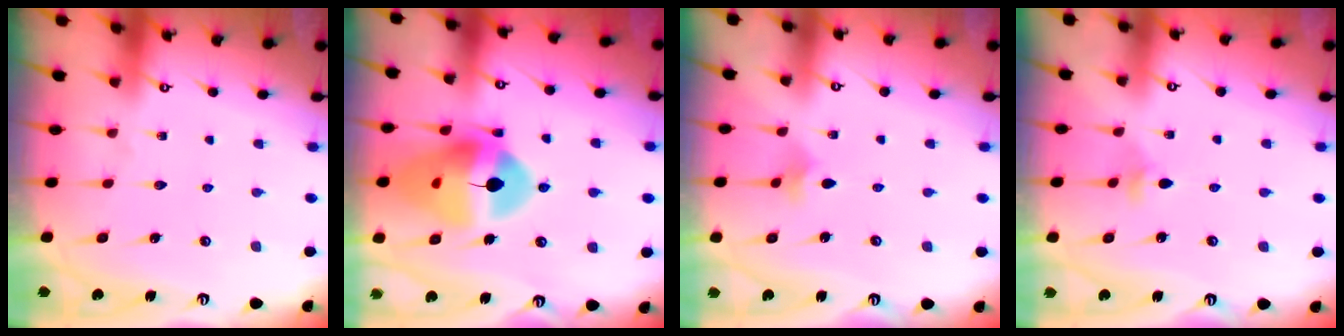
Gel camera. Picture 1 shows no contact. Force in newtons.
{"total": 19.1, "press": 19.0, "slide": 2.0}
{"total": 3.0, "press": 2.9, "slide": 0.8}
{"total": 3.5, "press": 3.4, "slide": 0.7}